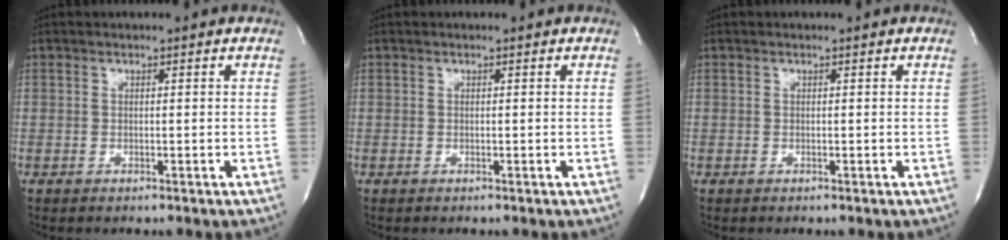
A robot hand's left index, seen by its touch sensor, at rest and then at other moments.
{"total": 0.0}
{"total": 0.0}